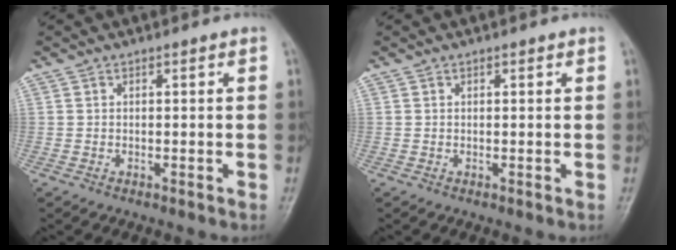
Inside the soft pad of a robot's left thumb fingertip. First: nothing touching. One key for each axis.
{"total": 0.6, "fx": 0.4, "fy": 0.3, "fz": 0.4, "tx": -0.004, "ty": -0.001, "tz": 0.003}